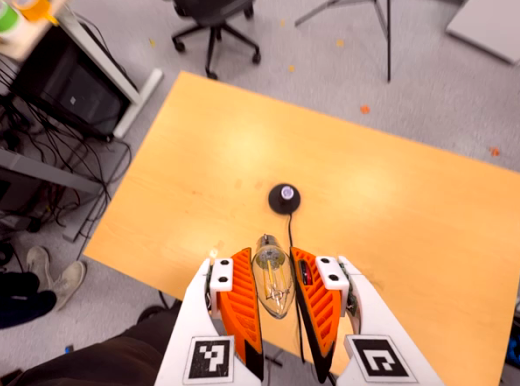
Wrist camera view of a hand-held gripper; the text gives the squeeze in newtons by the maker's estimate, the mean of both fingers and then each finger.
{"total": 9.5, "left": 9.0, "right": 9.9}